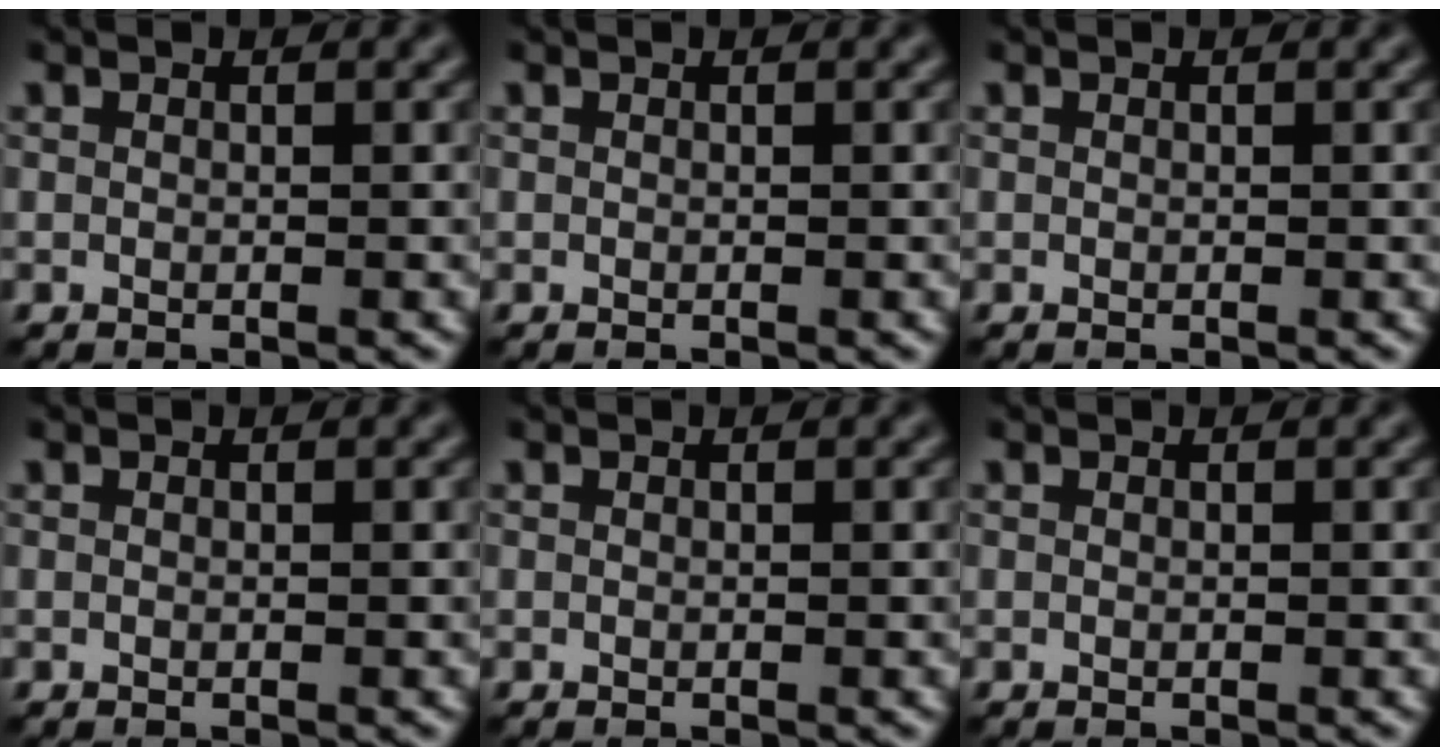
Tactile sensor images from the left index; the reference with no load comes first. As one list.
[{"total": 0.0}, {"total": 0.0}, {"total": 0.0}, {"total": 0.0}, {"total": 0.0}]